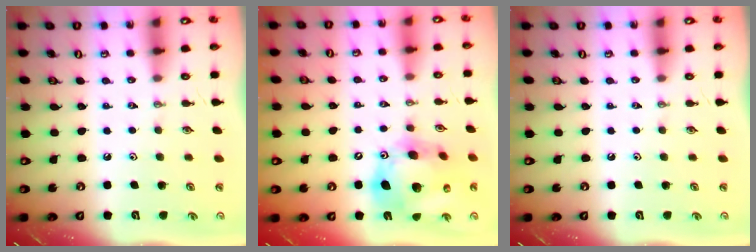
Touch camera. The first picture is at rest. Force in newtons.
{"total": 19.0, "press": 18.9, "slide": 2.5}
{"total": 0.0}